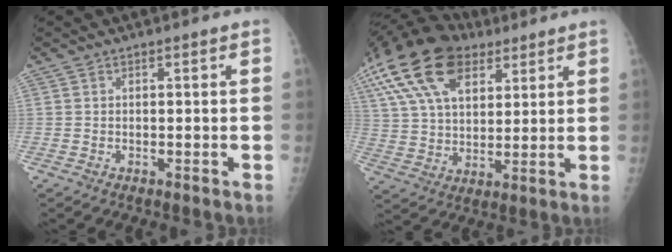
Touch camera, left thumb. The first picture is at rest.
{"total": 25.6, "force": [13.1, 15.3, 15.9], "torque": [-0.345, 0.029, 0.240]}